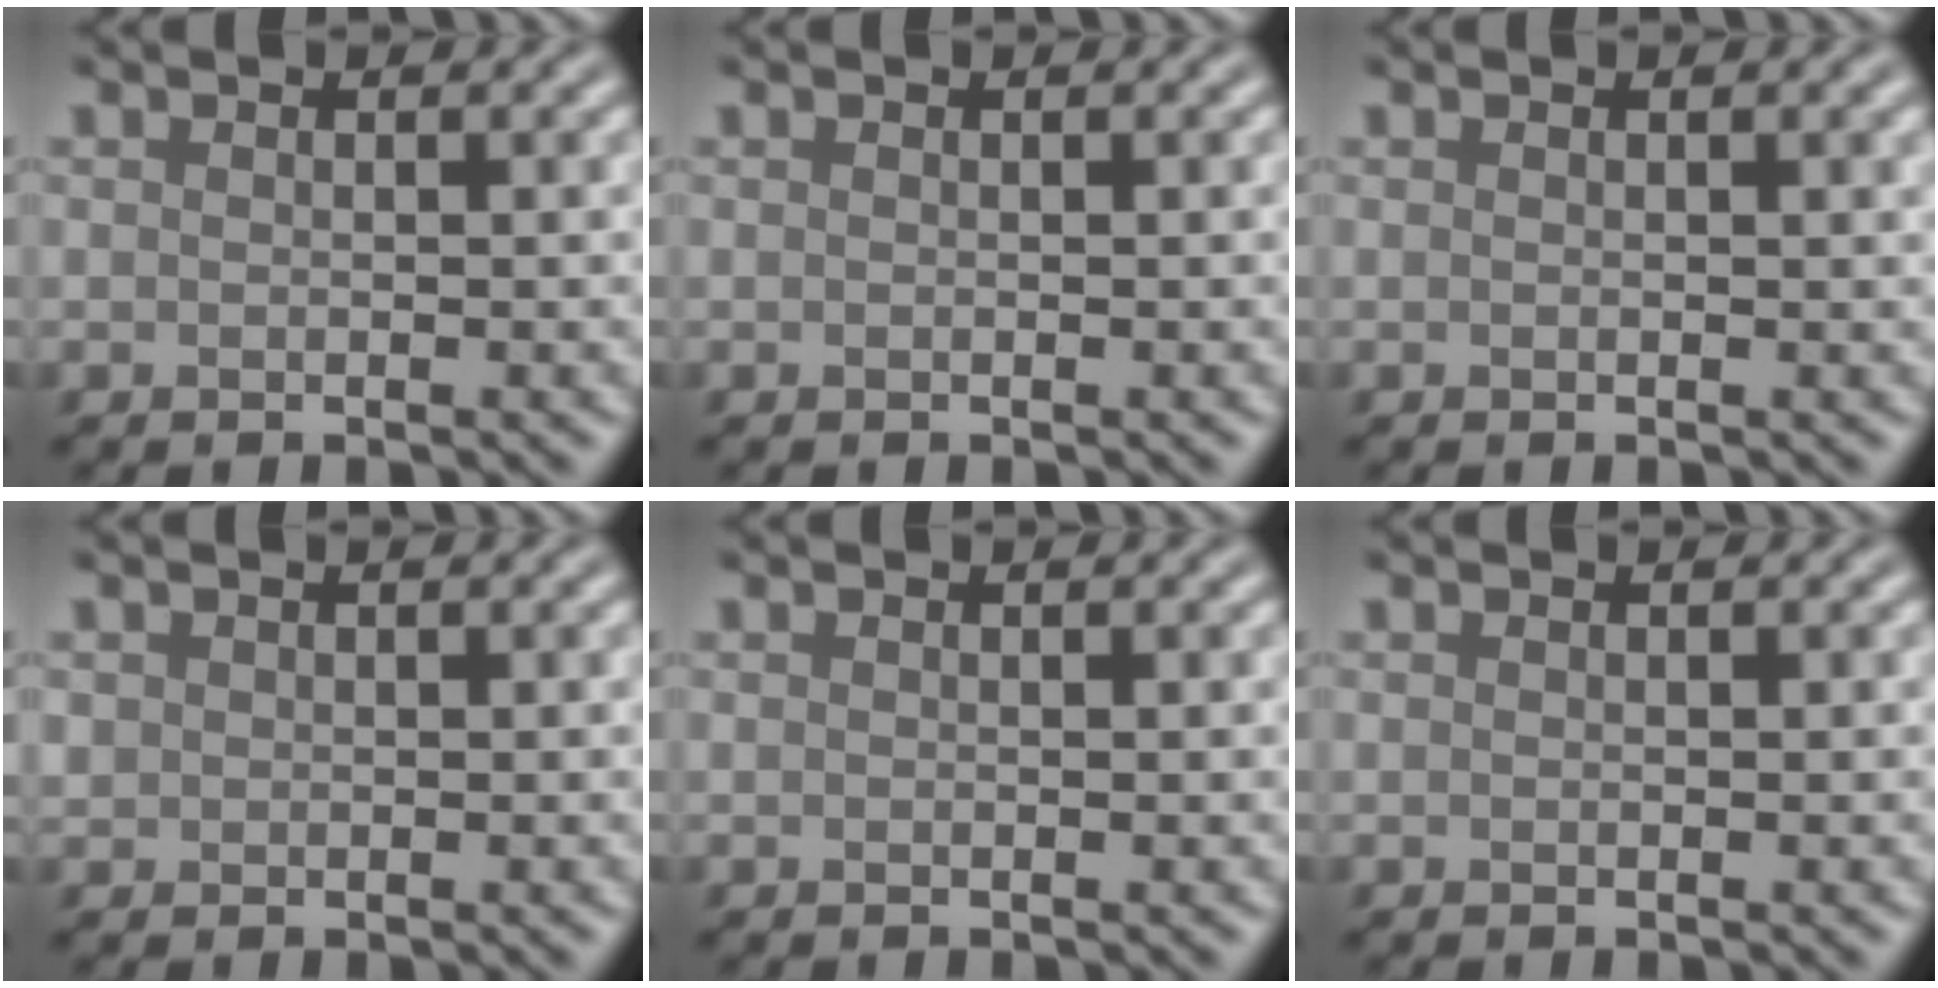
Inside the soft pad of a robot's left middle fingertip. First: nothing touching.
{"total": 0.0}
{"total": 1.0, "force": [0.5, 0.2, 0.9], "torque": [-0.007, 0.004, 0.006]}
{"total": 0.6, "force": [0.2, 0.6, 0.0], "torque": [0.004, -0.001, 0.005]}
{"total": 0.0}
{"total": 0.0}